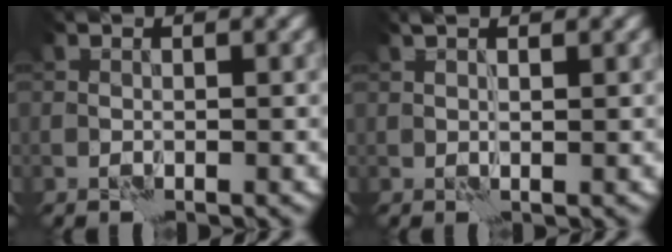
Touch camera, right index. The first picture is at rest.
{"total": 1.4, "force": [1.1, -0.1, 0.8], "torque": [-0.014, 0.001, 0.013]}